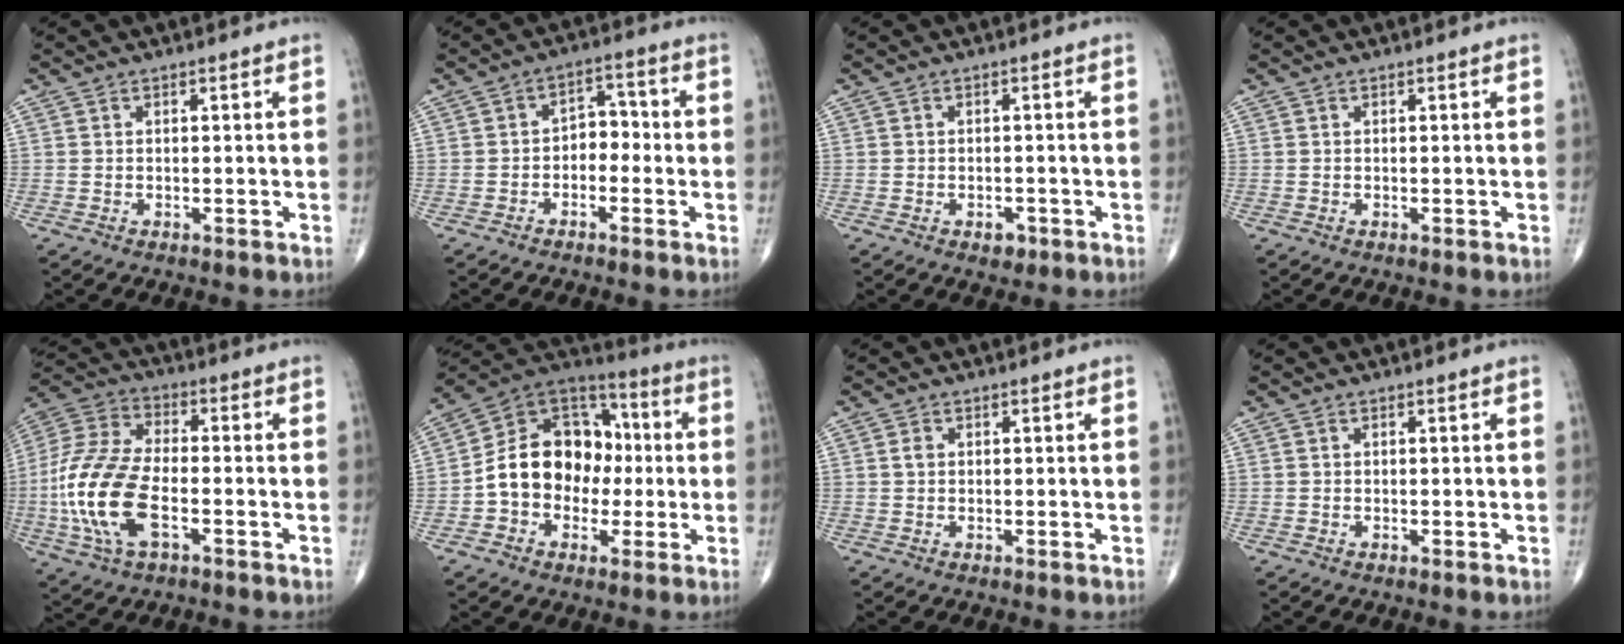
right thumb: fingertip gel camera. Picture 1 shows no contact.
{"total": 4.9, "force": [-1.3, 3.5, 3.1], "torque": [-0.019, 0.029, -0.032]}
{"total": 2.0, "force": [-1.0, 1.3, 1.1], "torque": [-0.008, 0.003, -0.011]}
{"total": 0.0}
{"total": 17.4, "force": [-4.2, 8.6, 14.6], "torque": [-0.324, 0.018, -0.080]}
{"total": 16.5, "force": [-1.3, 12.8, 10.2], "torque": [-0.126, 0.046, -0.030]}
{"total": 1.1, "force": [0.2, 0.8, 0.7], "torque": [-0.012, 0.002, 0.004]}
{"total": 0.0}